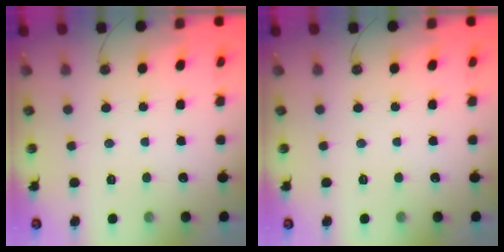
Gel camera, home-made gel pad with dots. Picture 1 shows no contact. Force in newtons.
{"total": 0.0}